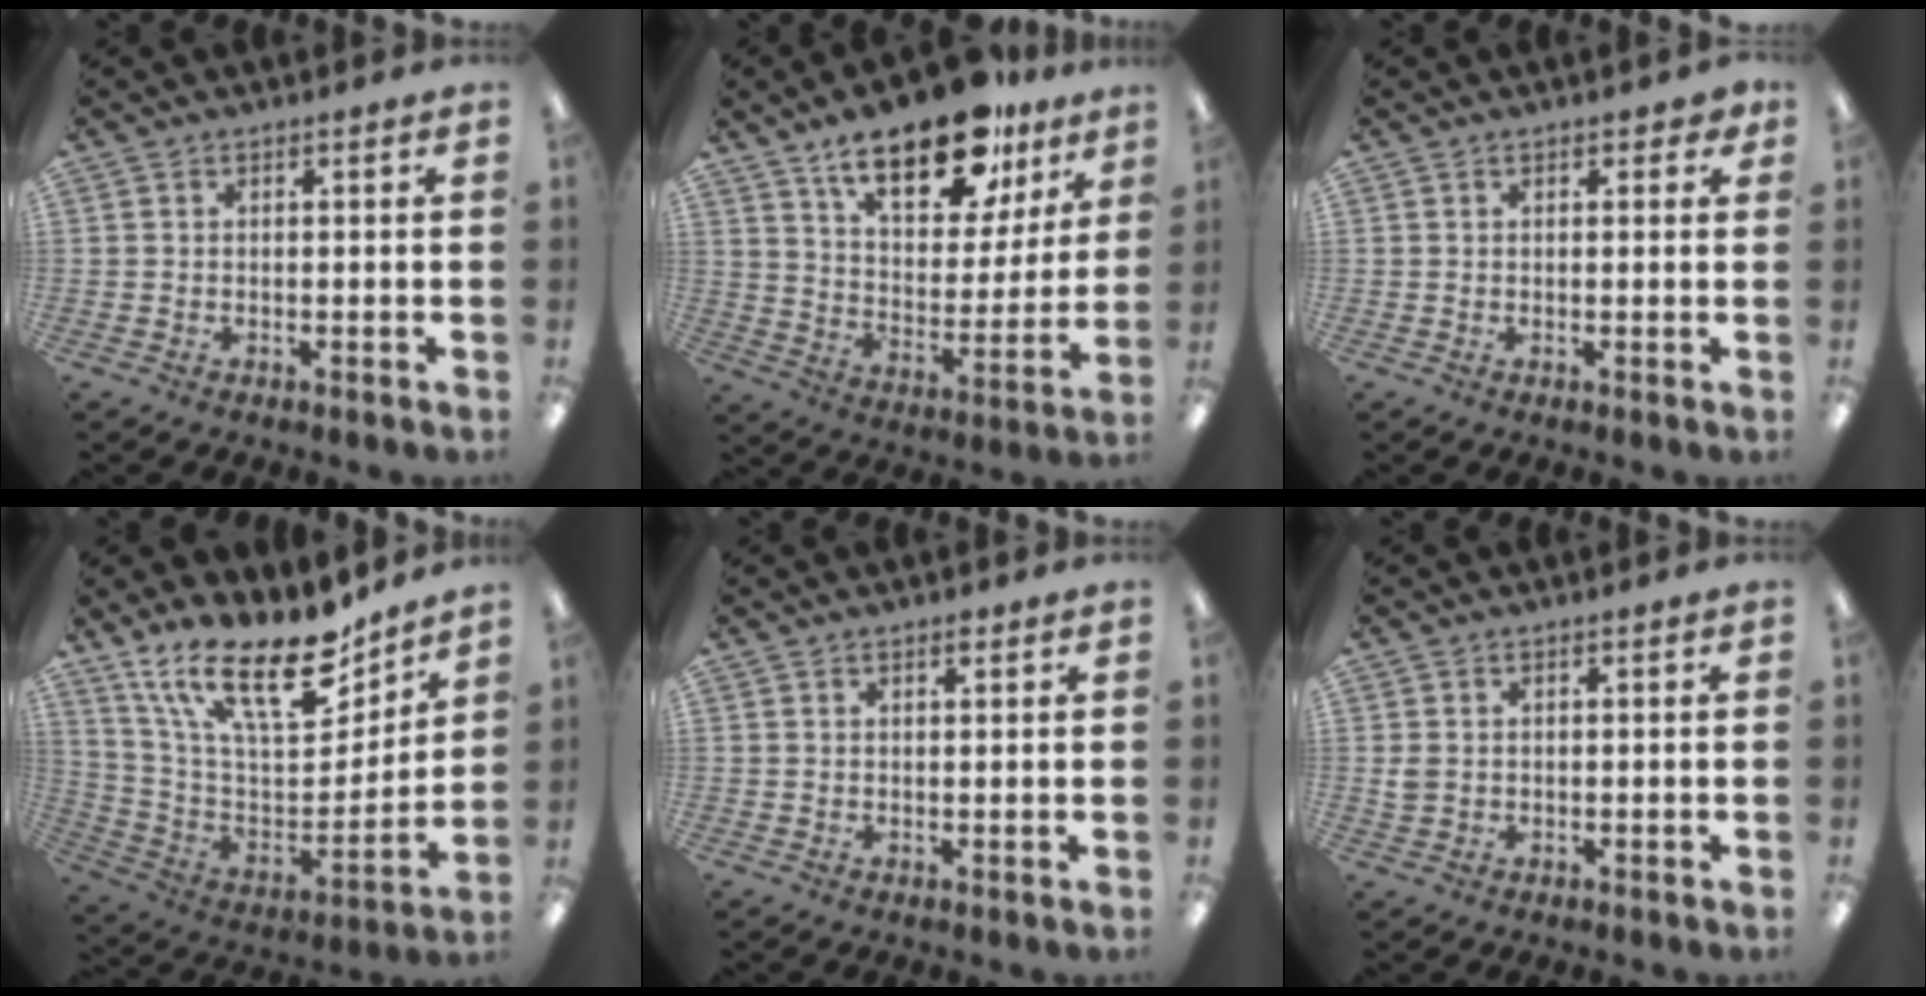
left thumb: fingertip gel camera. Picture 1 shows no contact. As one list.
[{"total": 21.4, "force": [14.4, 9.2, 12.9], "torque": [-0.204, -0.072, 0.244]}, {"total": 2.1, "force": [1.2, 1.1, 1.3], "torque": [-0.013, -0.003, 0.017]}, {"total": 21.7, "force": [15.8, 7.5, 12.8], "torque": [-0.225, -0.111, 0.278]}, {"total": 1.4, "force": [1.1, 0.5, 0.8], "torque": [-0.008, -0.004, 0.019]}, {"total": 2.0, "force": [0.4, 1.7, 1.1], "torque": [-0.014, 0.002, 0.004]}]